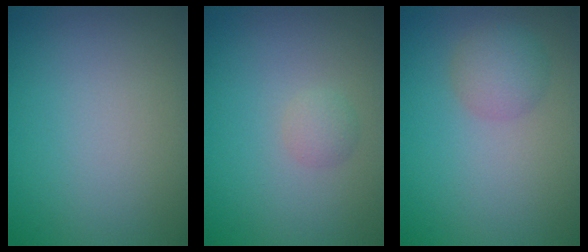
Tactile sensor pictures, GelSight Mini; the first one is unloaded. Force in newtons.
{"total": 1.1, "press": 1.1, "slide": 0.1}
{"total": 2.5, "press": 2.5, "slide": 0.0}